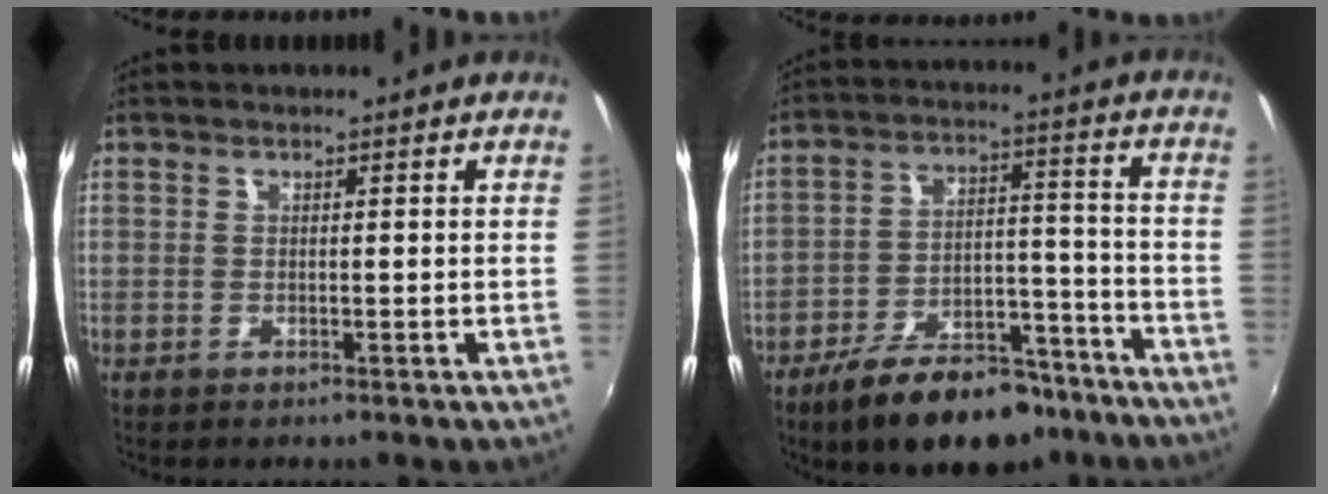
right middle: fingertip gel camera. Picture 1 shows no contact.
{"total": 17.2, "force": [-12.9, 7.5, 8.5], "torque": [-0.152, 0.013, -0.183]}